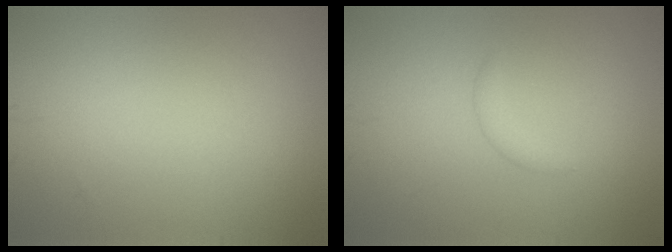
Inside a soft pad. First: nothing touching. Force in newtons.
{"total": 1.1, "press": 1.1, "slide": 0.1}